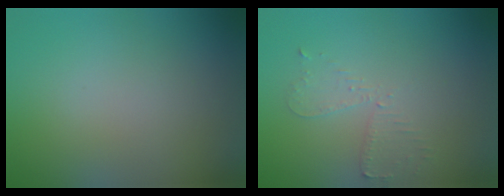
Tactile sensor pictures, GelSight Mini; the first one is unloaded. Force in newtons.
{"total": 2.2, "press": 2.2, "slide": 0.5}